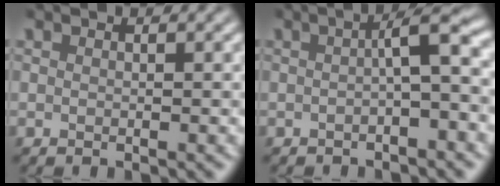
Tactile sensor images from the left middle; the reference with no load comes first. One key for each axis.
{"total": 3.3, "fx": -0.3, "fy": 0.4, "fz": 3.2, "tx": -0.049, "ty": 0.015, "tz": -0.008}